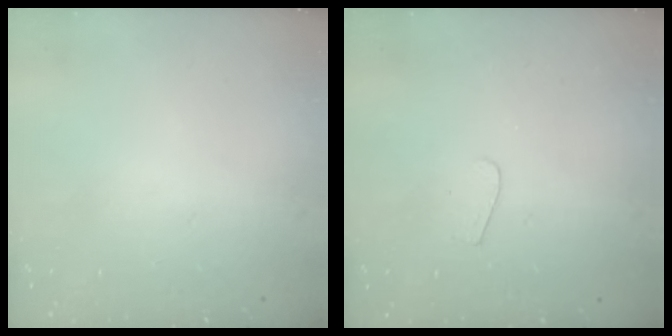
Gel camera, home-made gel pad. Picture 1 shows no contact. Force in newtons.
{"total": 4.0, "press": 4.0, "slide": 0.4}